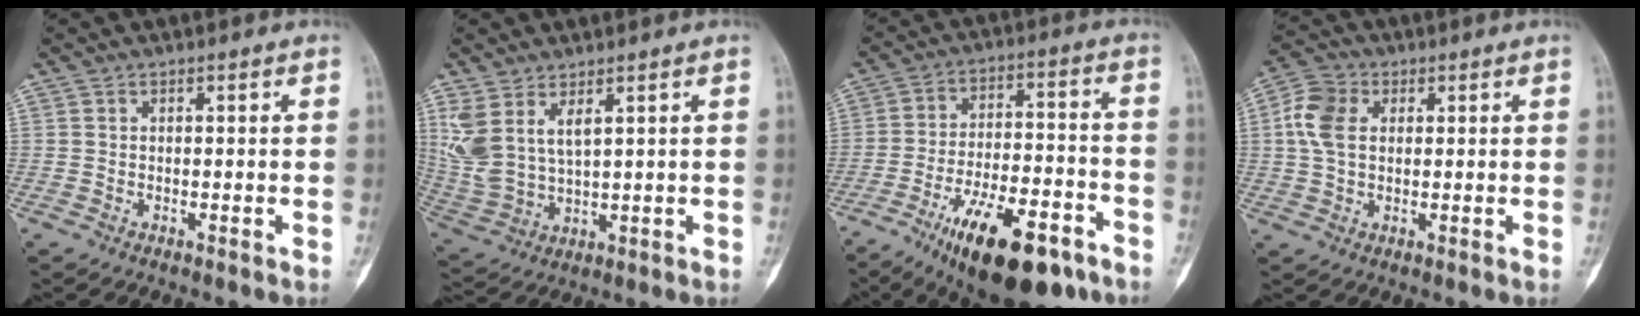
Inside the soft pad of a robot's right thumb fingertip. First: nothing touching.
{"total": 9.0, "force": [4.5, 4.2, 6.6], "torque": [-0.142, -0.018, 0.108]}
{"total": 20.0, "force": [-11.6, 7.5, 14.5], "torque": [-0.214, 0.062, -0.180]}
{"total": 7.5, "force": [1.5, 5.3, 5.1], "torque": [-0.102, 0.016, 0.024]}